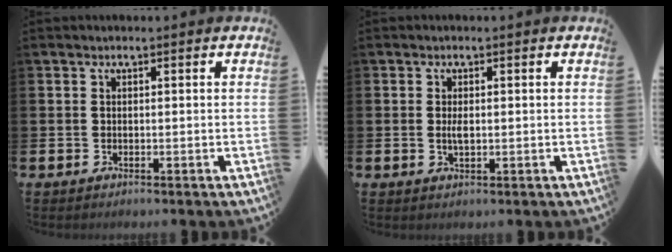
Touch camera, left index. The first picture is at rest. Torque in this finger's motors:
{"motor_torque": [0.59, 0.43, -0.04, 0.01]}